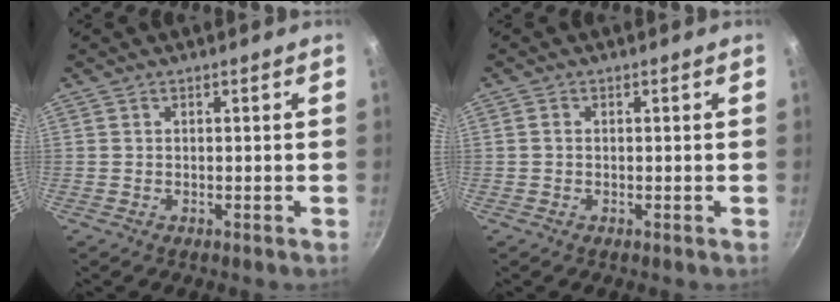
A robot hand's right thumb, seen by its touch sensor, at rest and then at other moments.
{"total": 0.8, "force": [0.0, 0.7, 0.5], "torque": [-0.008, 0.005, -0.001]}